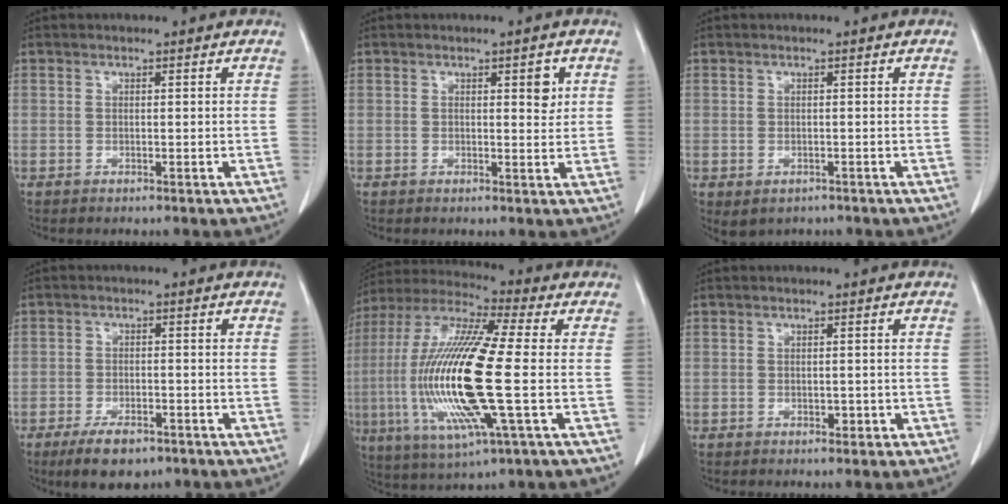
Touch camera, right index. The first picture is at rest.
{"total": 2.5, "force": [0.9, 0.9, 2.2], "torque": [-0.028, -0.003, 0.013]}
{"total": 2.5, "force": [-1.3, 1.7, 1.2], "torque": [-0.023, -0.005, -0.009]}
{"total": 5.9, "force": [-4.1, 2.5, 3.5], "torque": [-0.062, -0.003, -0.064]}
{"total": 20.7, "force": [-2.7, 1.8, 20.4], "torque": [-0.440, -0.013, -0.054]}
{"total": 1.1, "force": [-0.5, 0.7, 0.7], "torque": [-0.009, 0.001, -0.002]}